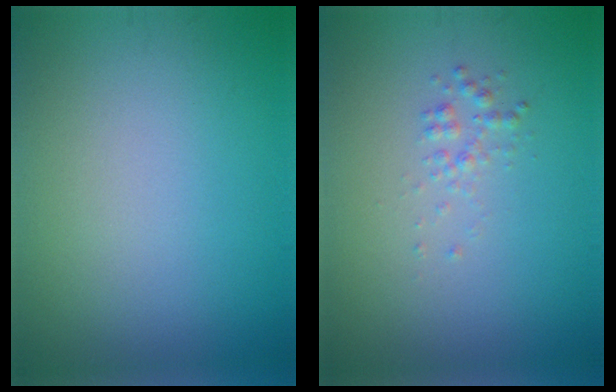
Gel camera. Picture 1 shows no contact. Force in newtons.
{"total": 1.2, "press": 1.2, "slide": 0.0}